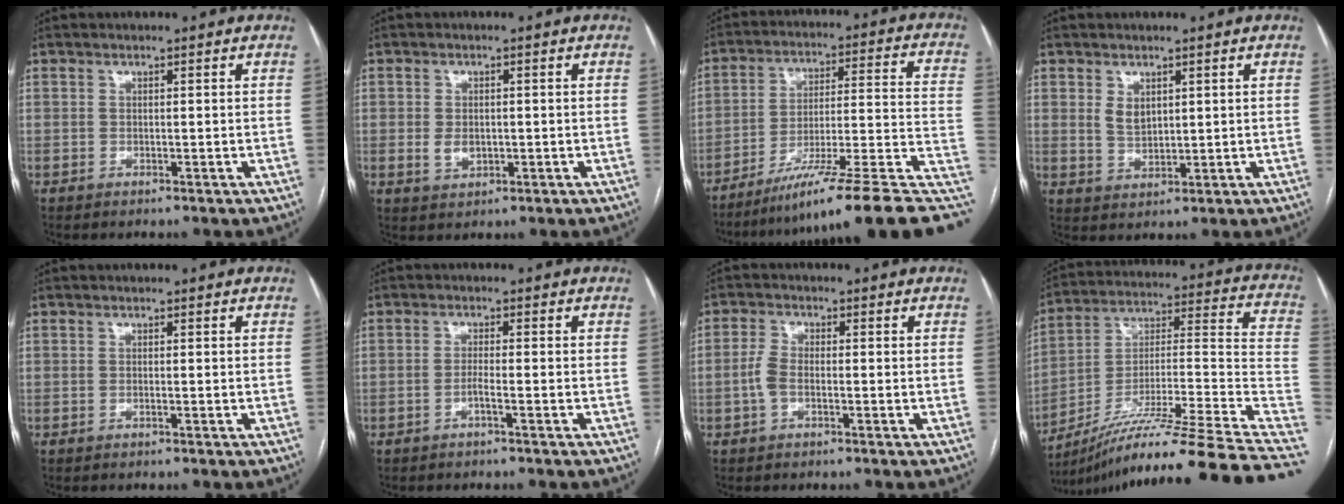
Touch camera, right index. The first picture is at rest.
{"total": 2.9, "force": [-0.3, 2.0, 2.1], "torque": [-0.038, -0.001, 0.002]}
{"total": 21.4, "force": [-14.7, 1.0, 15.6], "torque": [-0.141, 0.030, -0.227]}
{"total": 3.0, "force": [1.3, 1.9, 1.9], "torque": [-0.037, 0.000, 0.032]}
{"total": 0.0}
{"total": 1.8, "force": [-1.0, -0.2, 1.4], "torque": [-0.028, 0.000, -0.022]}
{"total": 3.0, "force": [-0.9, 1.5, 2.4], "torque": [-0.058, 0.007, -0.021]}
{"total": 29.9, "force": [-22.8, -1.9, 19.2], "torque": [-0.194, 0.006, -0.363]}